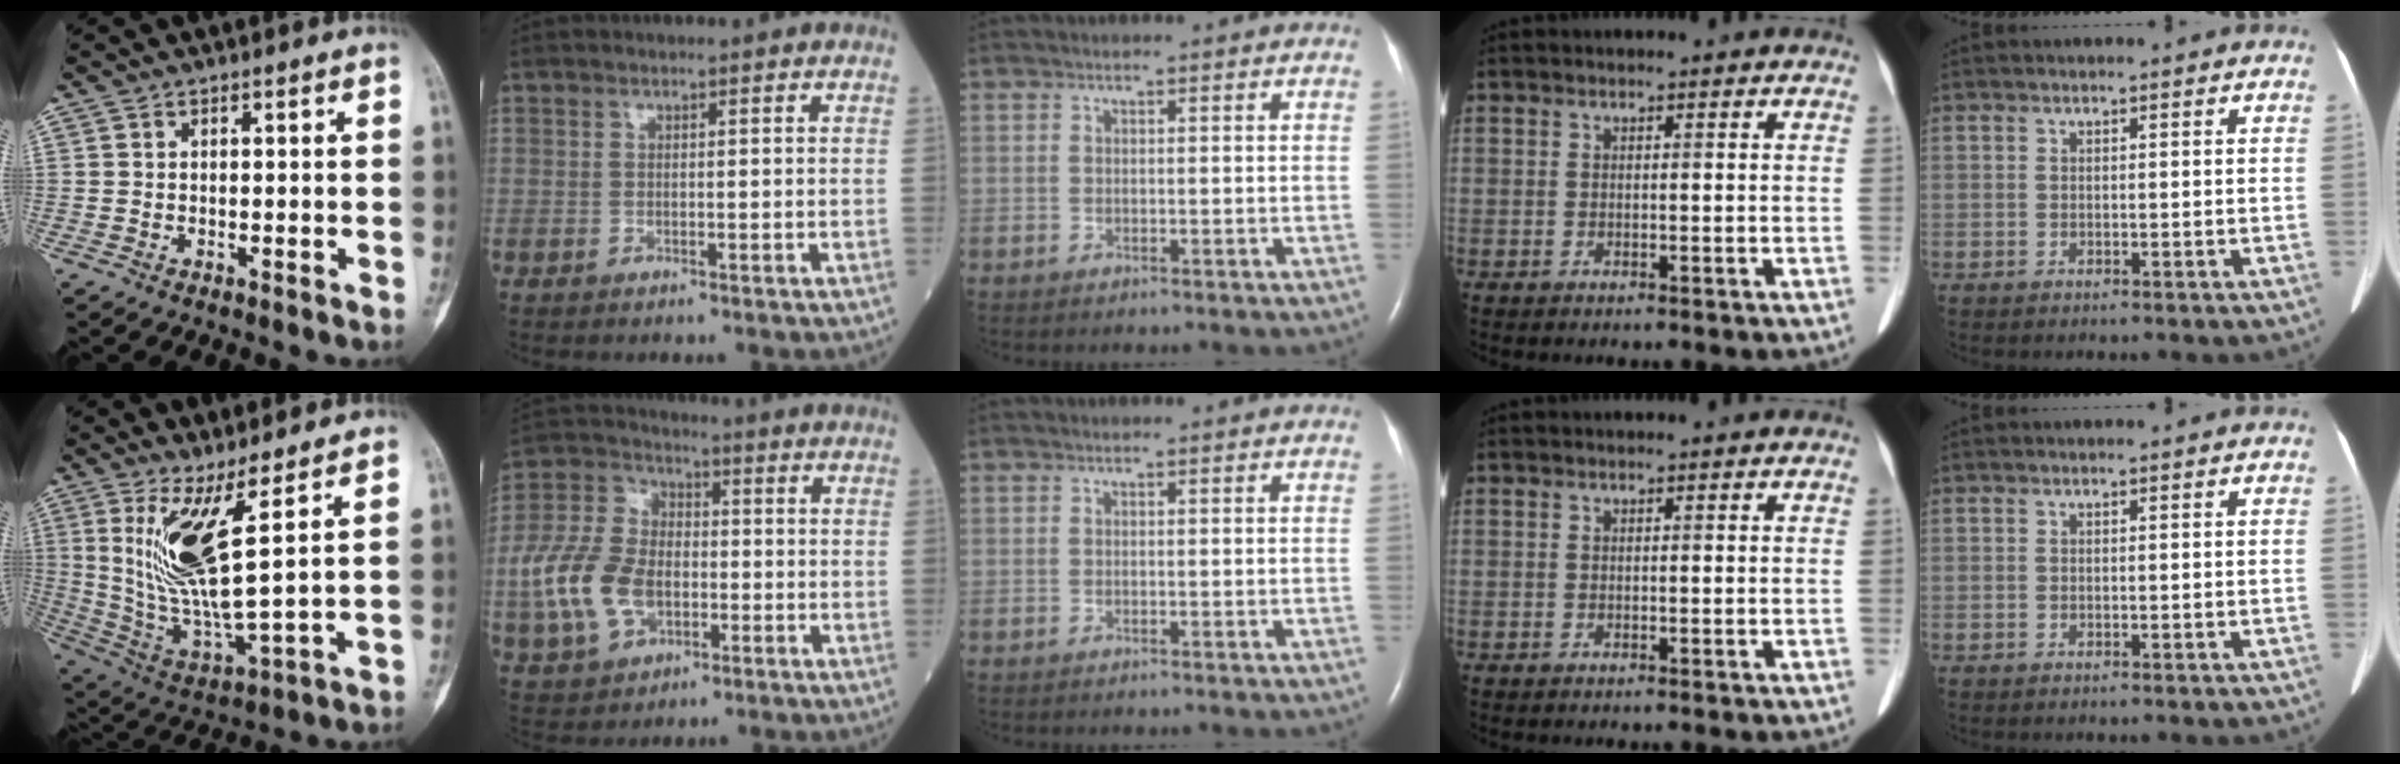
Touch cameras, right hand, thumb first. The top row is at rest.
{"thumb": {"total": 13.7, "force": [5.3, 1.9, 12.5], "torque": [-0.268, -0.055, 0.117]}, "index": {"total": 13.2, "force": [-2.8, 8.9, 9.3], "torque": [-0.226, 0.018, -0.047]}}